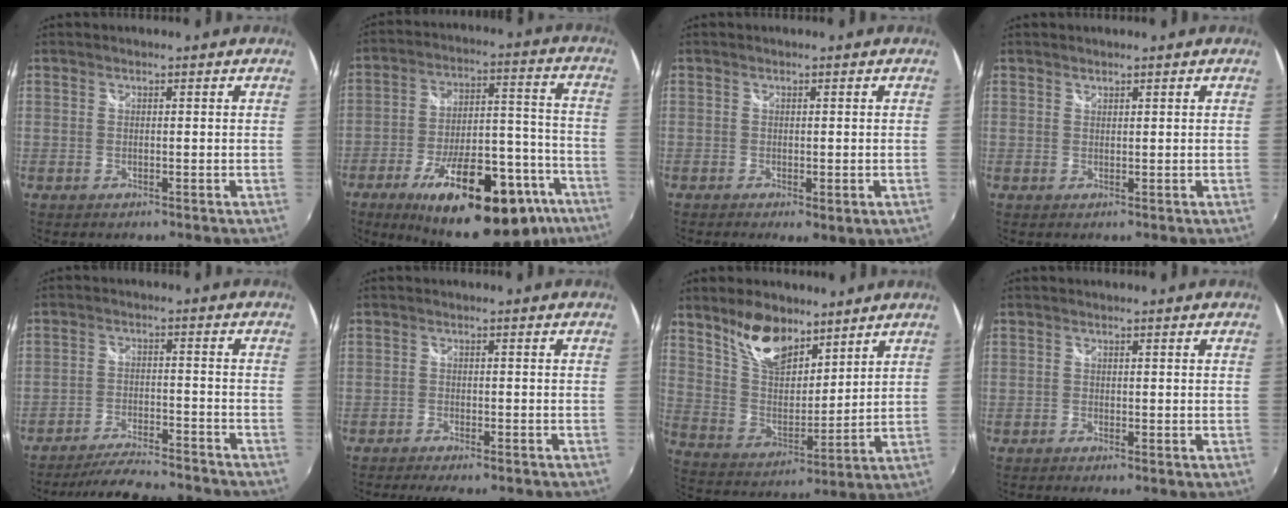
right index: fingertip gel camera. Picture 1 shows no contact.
{"total": 28.3, "force": [-18.0, 10.5, 19.1], "torque": [-0.285, 0.011, -0.246]}
{"total": 3.8, "force": [-1.5, 1.2, 3.2], "torque": [-0.051, -0.017, -0.016]}
{"total": 0.6, "force": [0.5, 0.2, 0.0], "torque": [0.002, 0.002, 0.010]}
{"total": 18.2, "force": [-16.6, 3.0, 6.9], "torque": [-0.142, -0.009, -0.232]}
{"total": 9.6, "force": [-8.3, 1.7, 4.5], "torque": [-0.100, -0.020, -0.119]}
{"total": 12.4, "force": [8.8, 5.8, 6.4], "torque": [-0.116, 0.008, 0.169]}
{"total": 1.2, "force": [-1.1, 0.1, 0.5], "torque": [-0.016, -0.005, -0.021]}